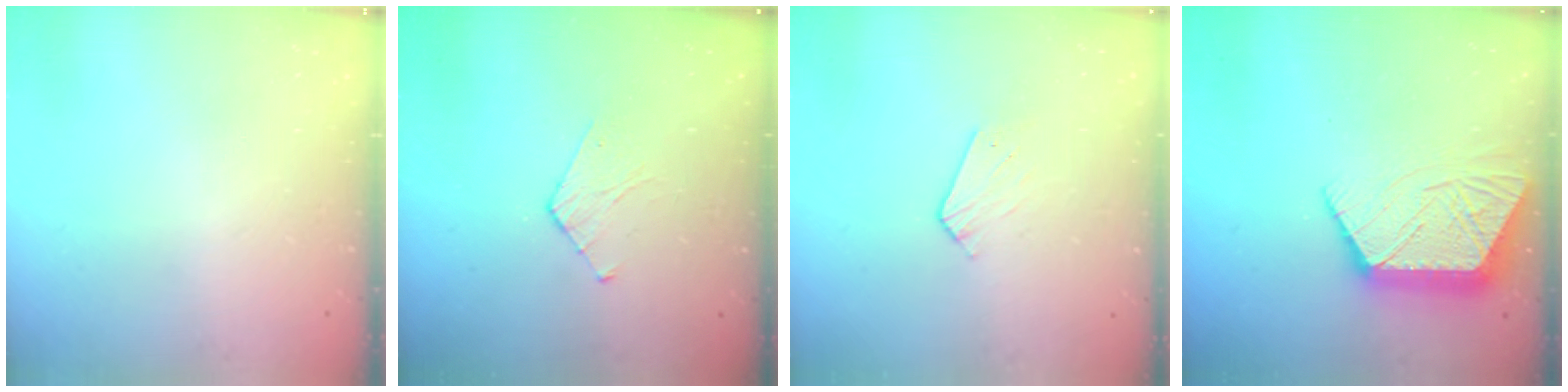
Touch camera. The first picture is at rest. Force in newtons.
{"total": 2.8, "press": 2.7, "slide": 0.3}
{"total": 3.8, "press": 3.7, "slide": 0.3}
{"total": 13.3, "press": 13.3, "slide": 1.0}